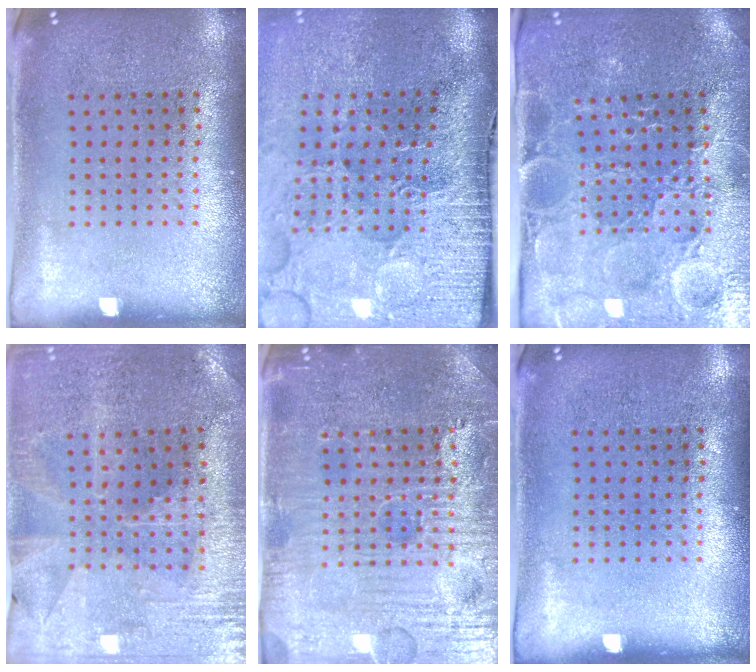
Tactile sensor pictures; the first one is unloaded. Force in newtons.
{"total": 4.9, "press": 4.0, "slide": 2.8}
{"total": 3.8, "press": 3.7, "slide": 0.5}
{"total": 1.0, "press": 1.0, "slide": 0.3}
{"total": 5.0, "press": 4.9, "slide": 1.1}
{"total": 0.0}